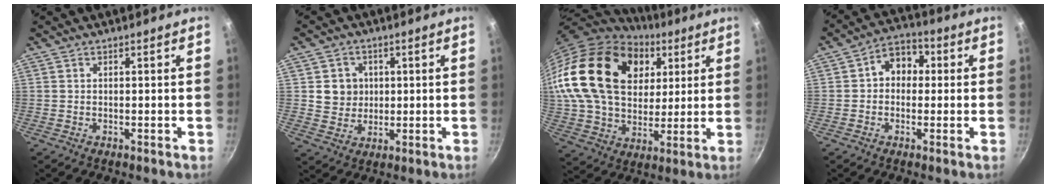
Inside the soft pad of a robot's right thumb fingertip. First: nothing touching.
{"total": 5.9, "force": [1.0, 5.5, 1.8], "torque": [0.002, 0.001, 0.020]}
{"total": 28.5, "force": [9.5, 19.7, 18.3], "torque": [-0.310, -0.006, 0.170]}
{"total": 7.4, "force": [0.8, 5.8, 4.4], "torque": [-0.024, 0.015, -0.005]}